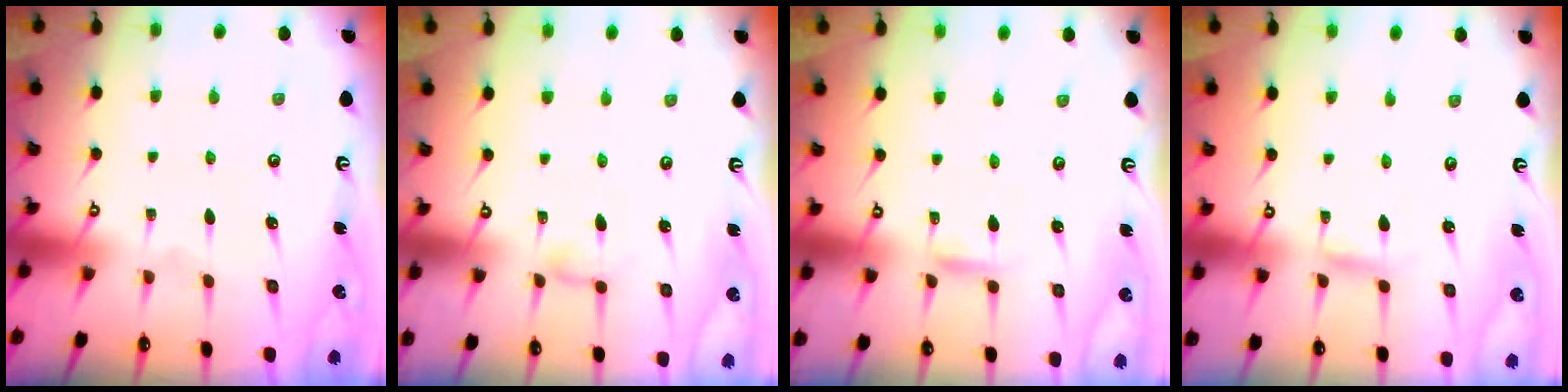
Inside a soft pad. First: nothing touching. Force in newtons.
{"total": 3.4, "press": 3.3, "slide": 0.3}
{"total": 2.4, "press": 2.4, "slide": 0.0}
{"total": 2.6, "press": 2.6, "slide": 0.1}